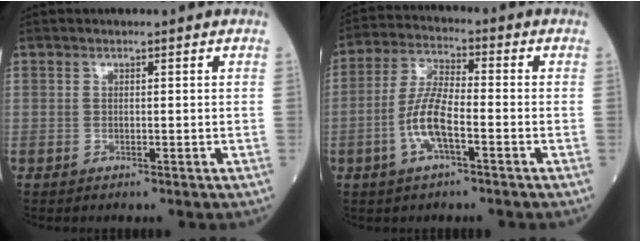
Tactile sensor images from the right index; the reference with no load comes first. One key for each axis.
{"total": 7.8, "fx": -2.6, "fy": 1.9, "fz": 7.1, "tx": -0.152, "ty": 0.005, "tz": -0.055}